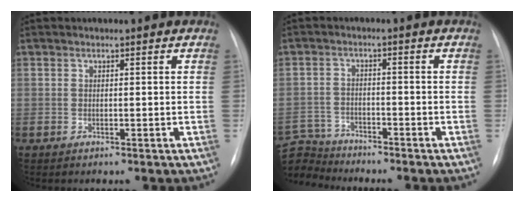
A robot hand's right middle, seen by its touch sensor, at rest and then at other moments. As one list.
[{"total": 8.1, "force": [-7.9, 1.8, 0.0], "torque": [-0.012, 0.005, -0.153]}]